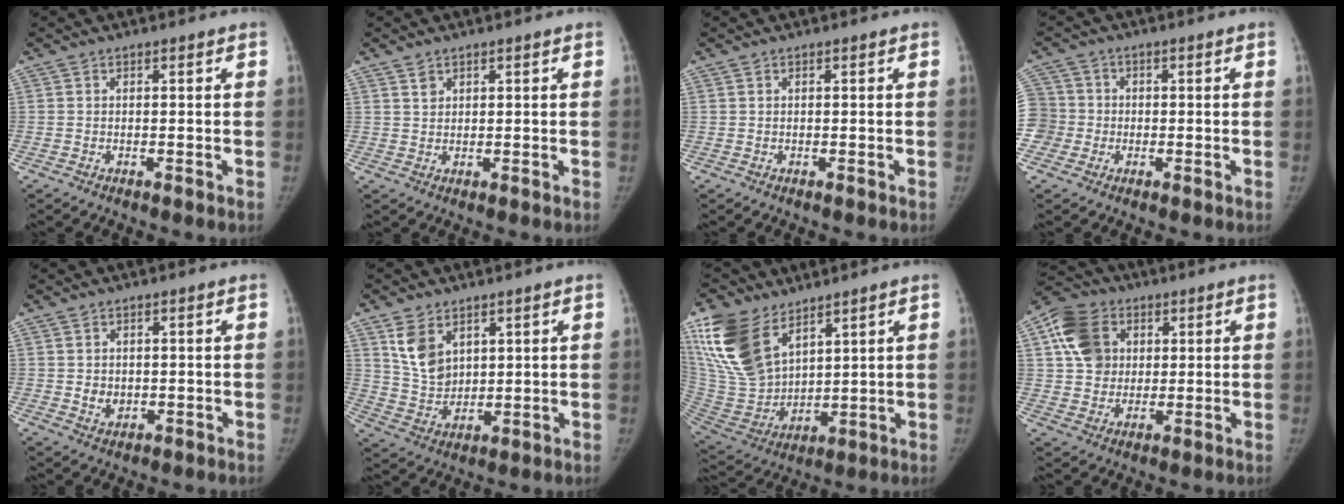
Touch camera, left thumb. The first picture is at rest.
{"total": 1.5, "force": [1.1, 1.0, 0.4], "torque": [0.004, -0.013, 0.020]}
{"total": 0.0}
{"total": 7.2, "force": [-1.1, 7.1, 1.0], "torque": [-0.010, 0.020, -0.024]}
{"total": 2.5, "force": [0.0, 2.1, 1.2], "torque": [-0.012, -0.010, 0.008]}
{"total": 8.6, "force": [4.3, 5.8, 4.6], "torque": [-0.069, -0.025, 0.097]}
{"total": 19.9, "force": [11.3, 11.2, 12.0], "torque": [-0.250, -0.045, 0.235]}
{"total": 12.0, "force": [3.7, 9.9, 5.7], "torque": [-0.090, -0.001, 0.061]}